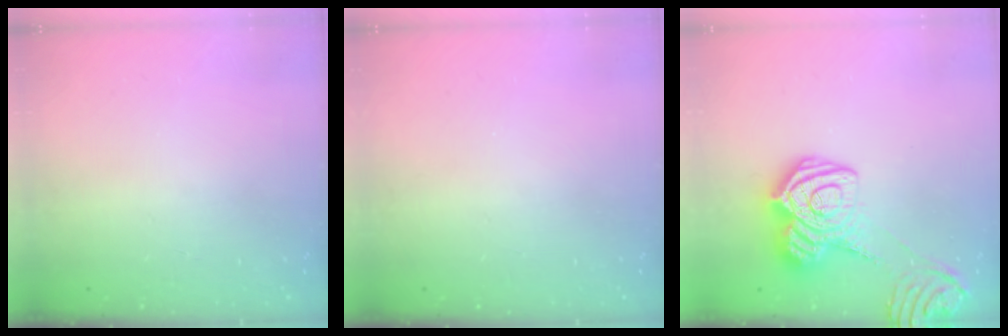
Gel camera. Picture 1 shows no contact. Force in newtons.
{"total": 0.0}
{"total": 17.8, "press": 17.8, "slide": 1.2}